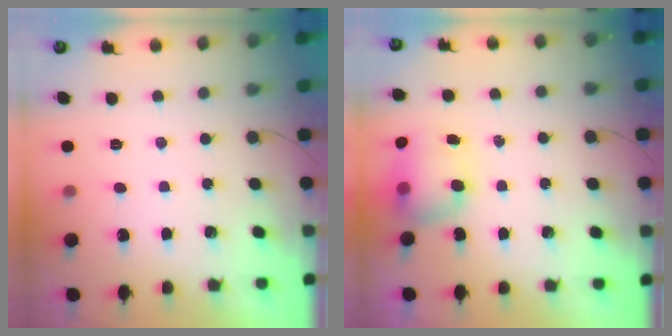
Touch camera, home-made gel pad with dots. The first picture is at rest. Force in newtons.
{"total": 8.0, "press": 7.6, "slide": 2.6}